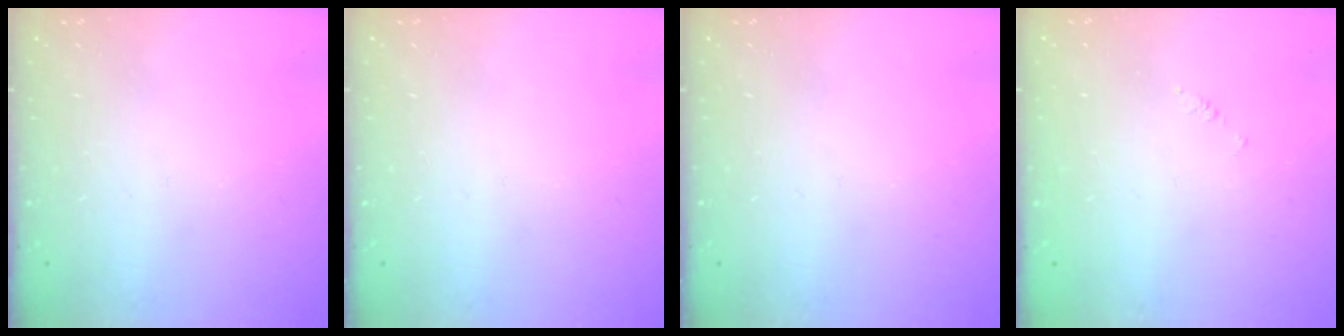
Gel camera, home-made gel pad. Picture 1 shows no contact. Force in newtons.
{"total": 0.0}
{"total": 0.0}
{"total": 1.7, "press": 1.7, "slide": 0.3}